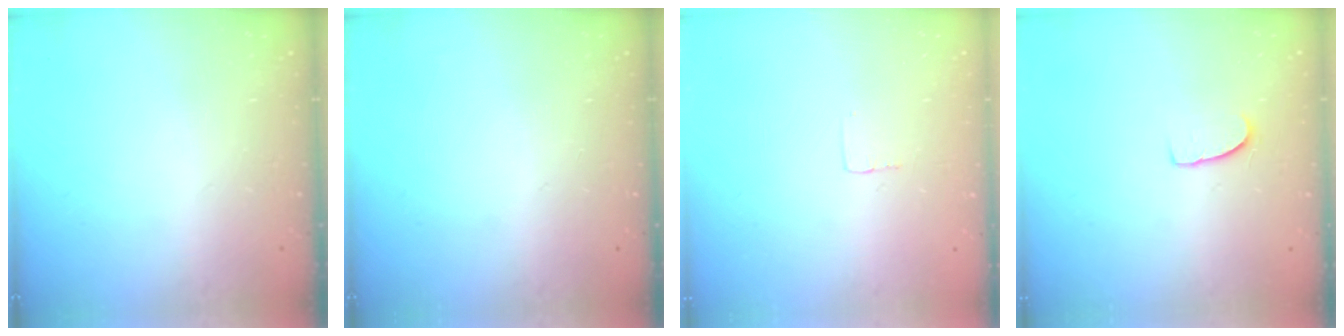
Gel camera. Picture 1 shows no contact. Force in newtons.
{"total": 0.0}
{"total": 2.4, "press": 2.4, "slide": 0.1}
{"total": 5.7, "press": 5.6, "slide": 0.5}